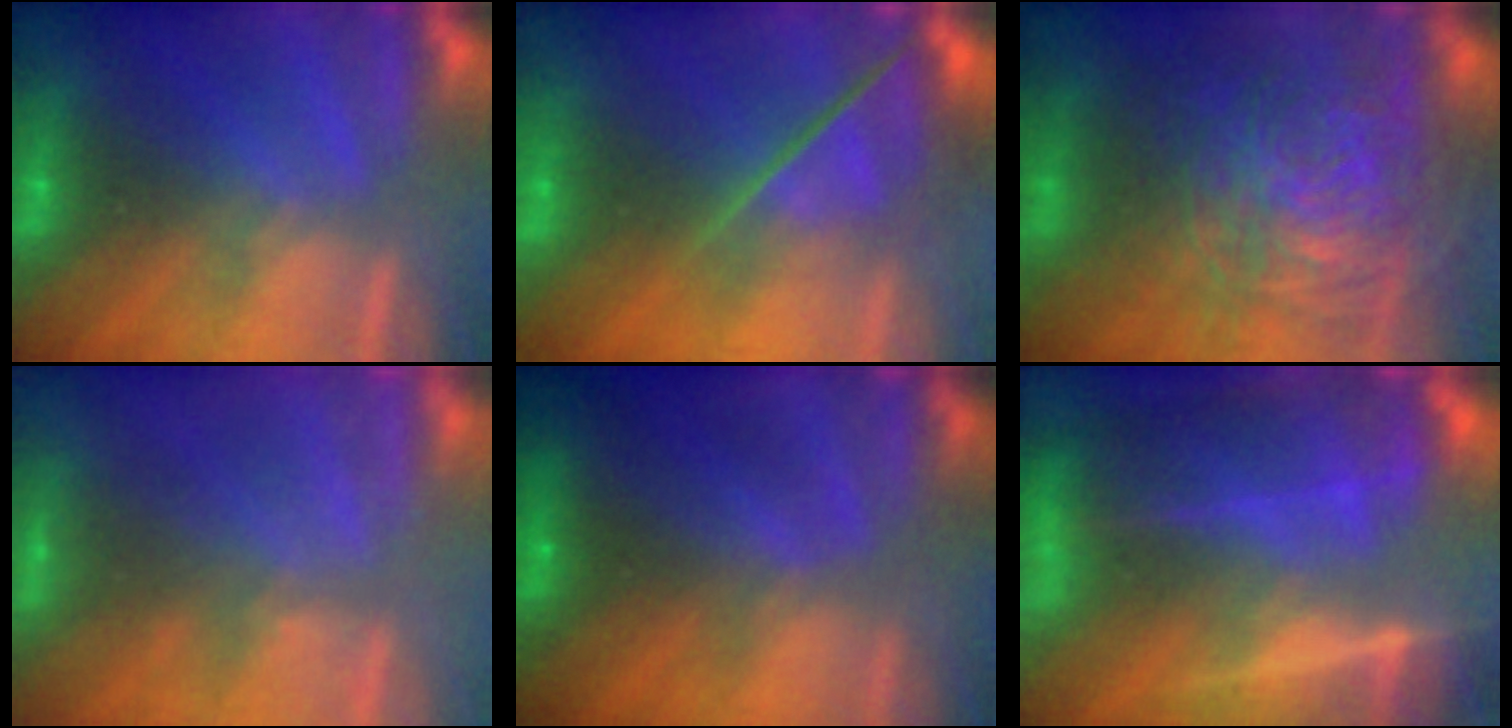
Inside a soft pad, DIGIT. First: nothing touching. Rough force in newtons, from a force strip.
{"total": 3.8}
{"total": 11.3}
{"total": 2.3}
{"total": 10.8}
{"total": 7.0}